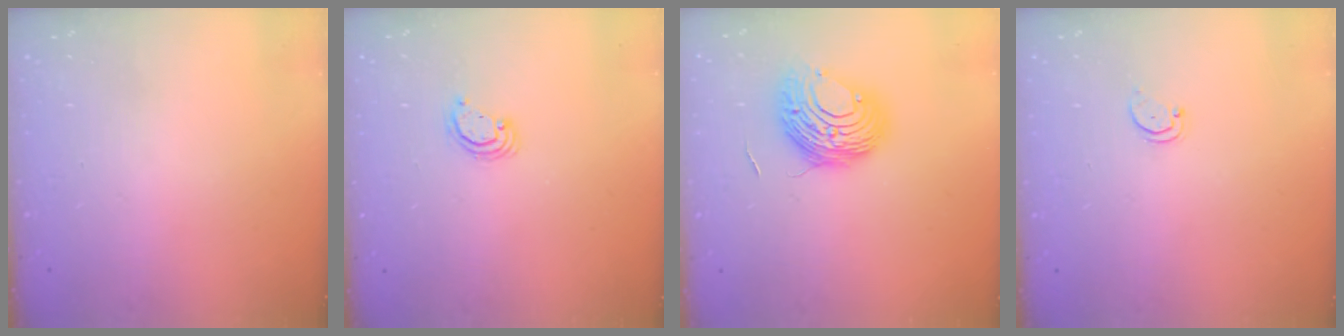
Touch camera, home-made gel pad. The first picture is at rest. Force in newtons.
{"total": 2.5, "press": 2.5, "slide": 0.2}
{"total": 10.1, "press": 10.1, "slide": 0.7}
{"total": 1.5, "press": 1.5, "slide": 0.3}